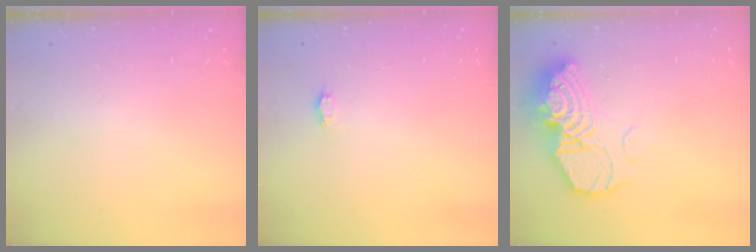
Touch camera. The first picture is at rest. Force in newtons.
{"total": 2.3, "press": 2.3, "slide": 0.3}
{"total": 17.3, "press": 17.2, "slide": 1.4}